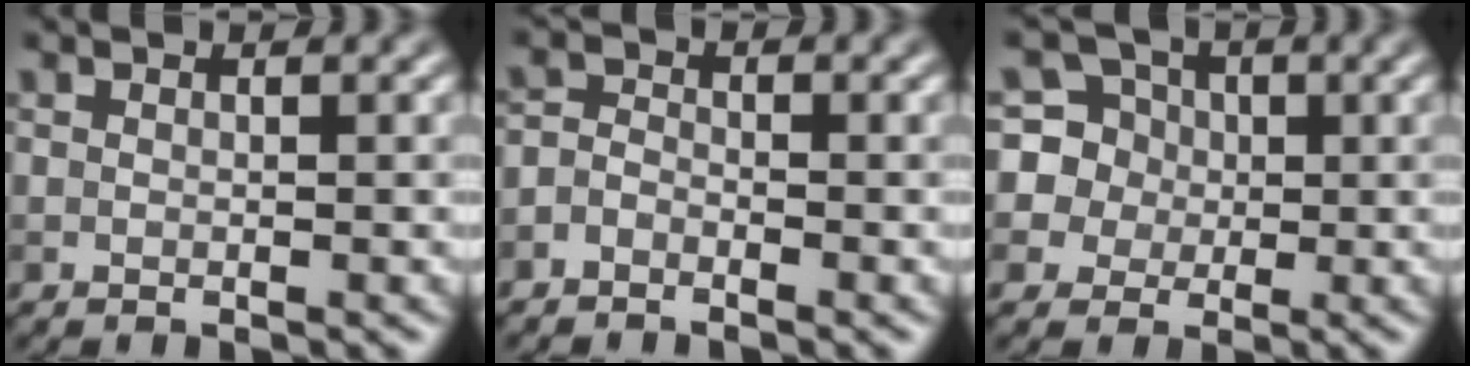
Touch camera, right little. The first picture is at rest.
{"total": 1.6, "force": [-1.3, 0.8, 0.6], "torque": [-0.012, 0.003, -0.033]}
{"total": 7.6, "force": [1.5, 7.3, 1.5], "torque": [-0.048, 0.034, 0.020]}